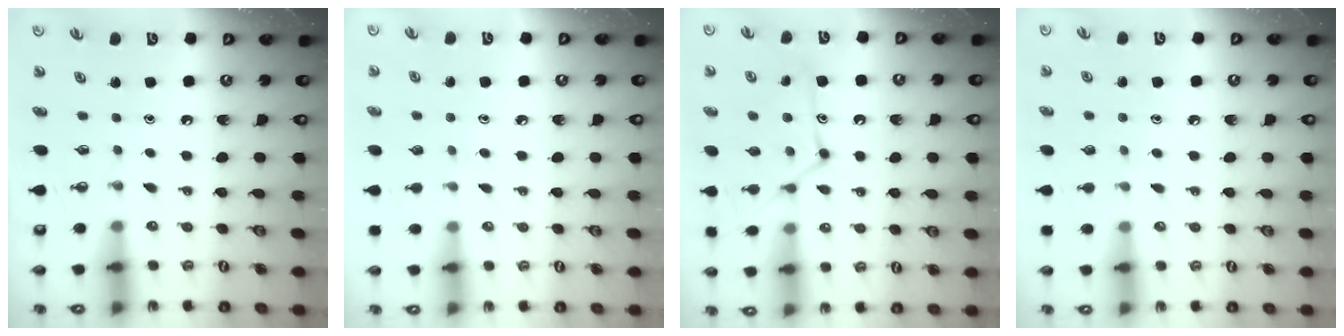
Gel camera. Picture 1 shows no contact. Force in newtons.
{"total": 5.0, "press": 5.0, "slide": 0.5}
{"total": 14.5, "press": 14.4, "slide": 1.0}
{"total": 5.0, "press": 5.0, "slide": 0.6}